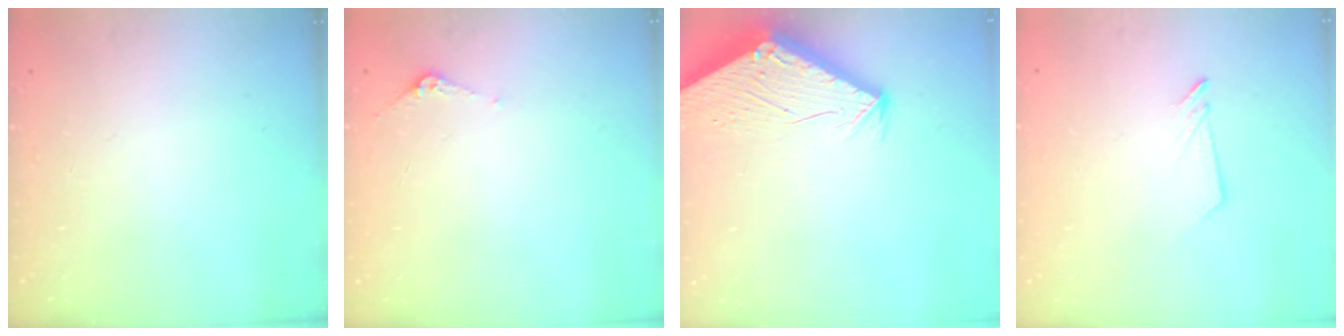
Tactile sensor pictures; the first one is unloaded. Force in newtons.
{"total": 4.2, "press": 4.2, "slide": 0.4}
{"total": 2.5, "press": 2.5, "slide": 0.1}
{"total": 2.9, "press": 2.9, "slide": 0.3}